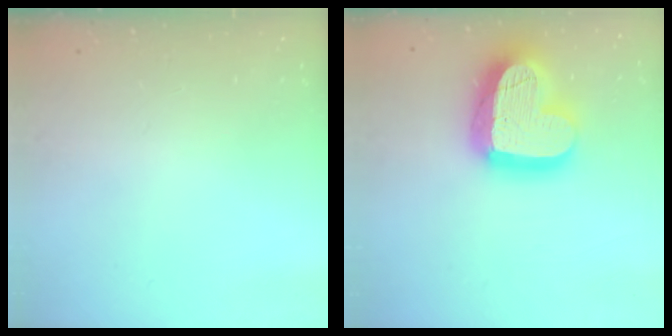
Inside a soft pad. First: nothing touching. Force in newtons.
{"total": 23.3, "press": 23.3, "slide": 1.9}